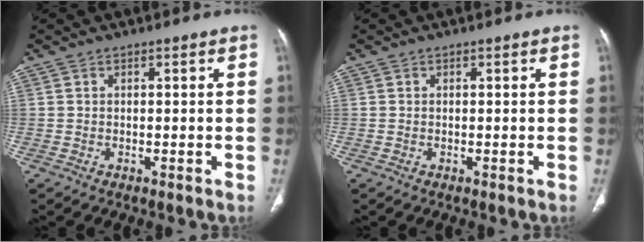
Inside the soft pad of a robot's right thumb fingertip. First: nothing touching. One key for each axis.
{"total": 0.0}